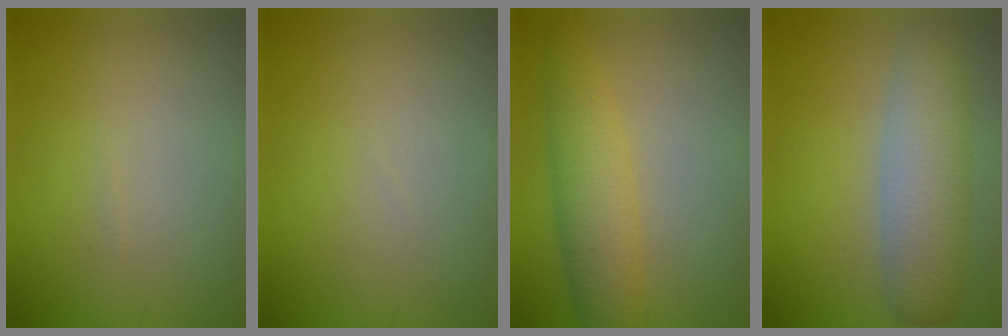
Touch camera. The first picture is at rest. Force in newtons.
{"total": 0.0}
{"total": 4.4, "press": 4.4, "slide": 0.1}
{"total": 6.1, "press": 6.1, "slide": 0.0}